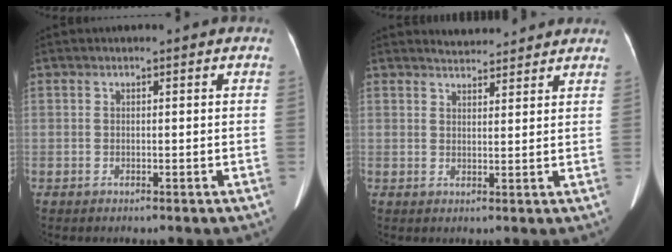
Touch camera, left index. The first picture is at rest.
{"total": 5.1, "force": [4.9, 1.0, 0.8], "torque": [-0.016, 0.020, 0.065]}